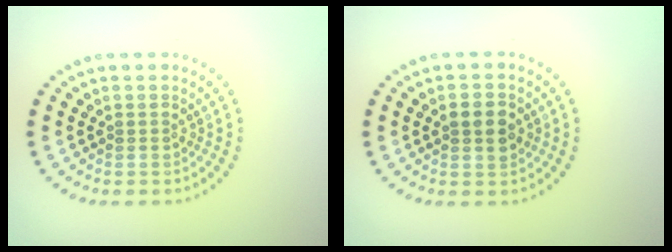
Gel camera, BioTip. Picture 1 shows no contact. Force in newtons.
{"total": 2.9, "press": 2.9, "slide": 0.1}